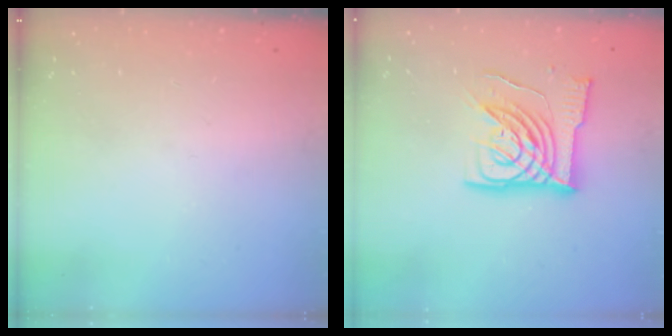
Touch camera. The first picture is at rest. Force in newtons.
{"total": 15.3, "press": 15.2, "slide": 2.0}